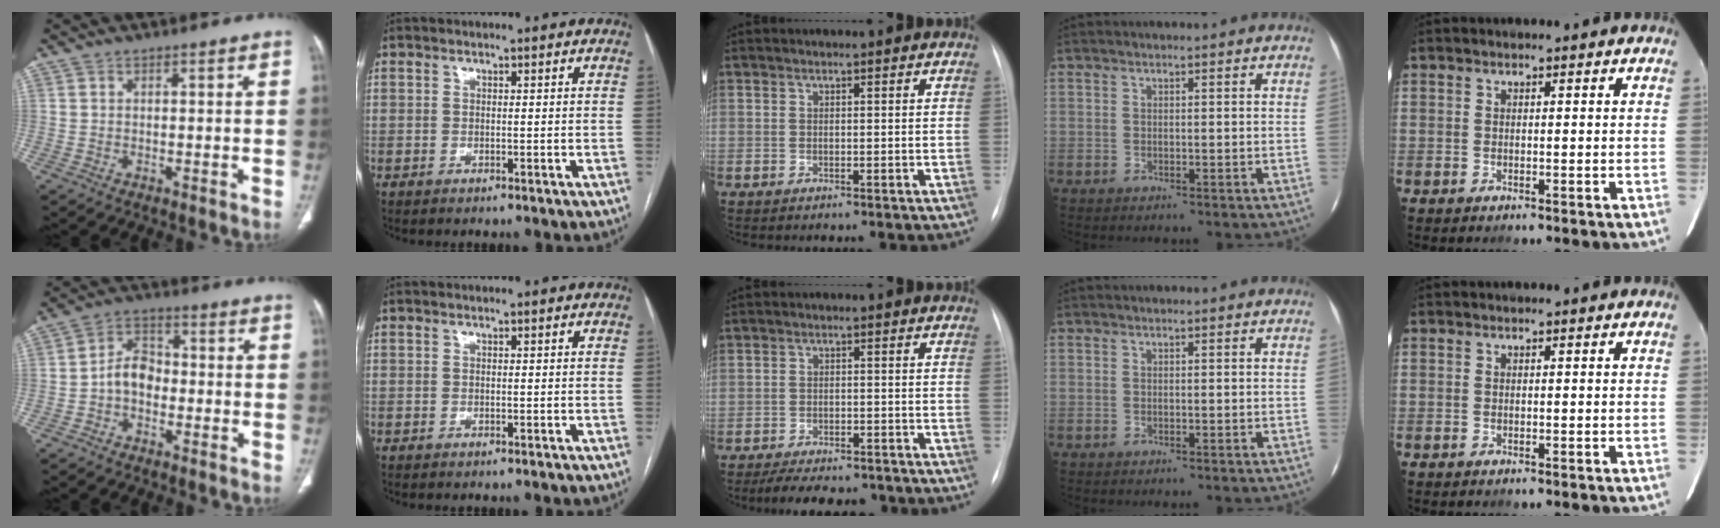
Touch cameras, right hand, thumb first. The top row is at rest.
{"thumb": {"total": 6.0, "force": [-1.5, 4.4, 3.8], "torque": [-0.049, 0.025, -0.039]}, "middle": {"total": 9.8, "force": [-8.5, 3.2, 3.9], "torque": [-0.058, 0.001, -0.114]}}